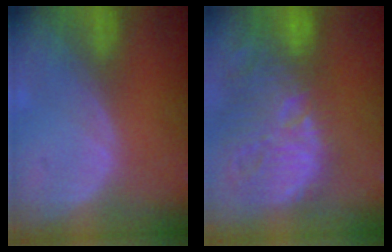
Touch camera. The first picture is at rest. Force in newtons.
{"total": 15.2, "press": 13.3, "slide": 7.4}